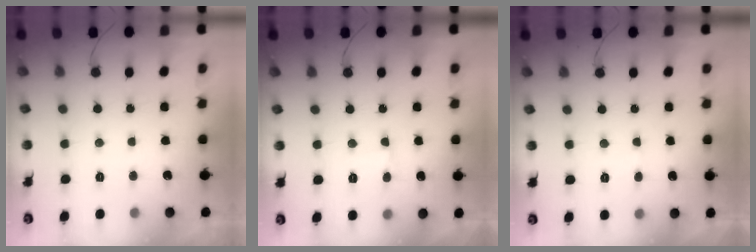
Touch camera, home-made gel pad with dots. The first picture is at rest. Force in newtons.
{"total": 6.0, "press": 6.0, "slide": 0.5}
{"total": 2.6, "press": 2.6, "slide": 0.2}